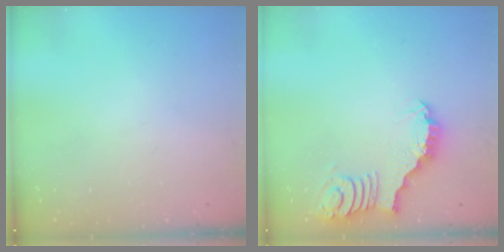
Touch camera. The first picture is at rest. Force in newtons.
{"total": 3.0, "press": 3.0, "slide": 0.0}